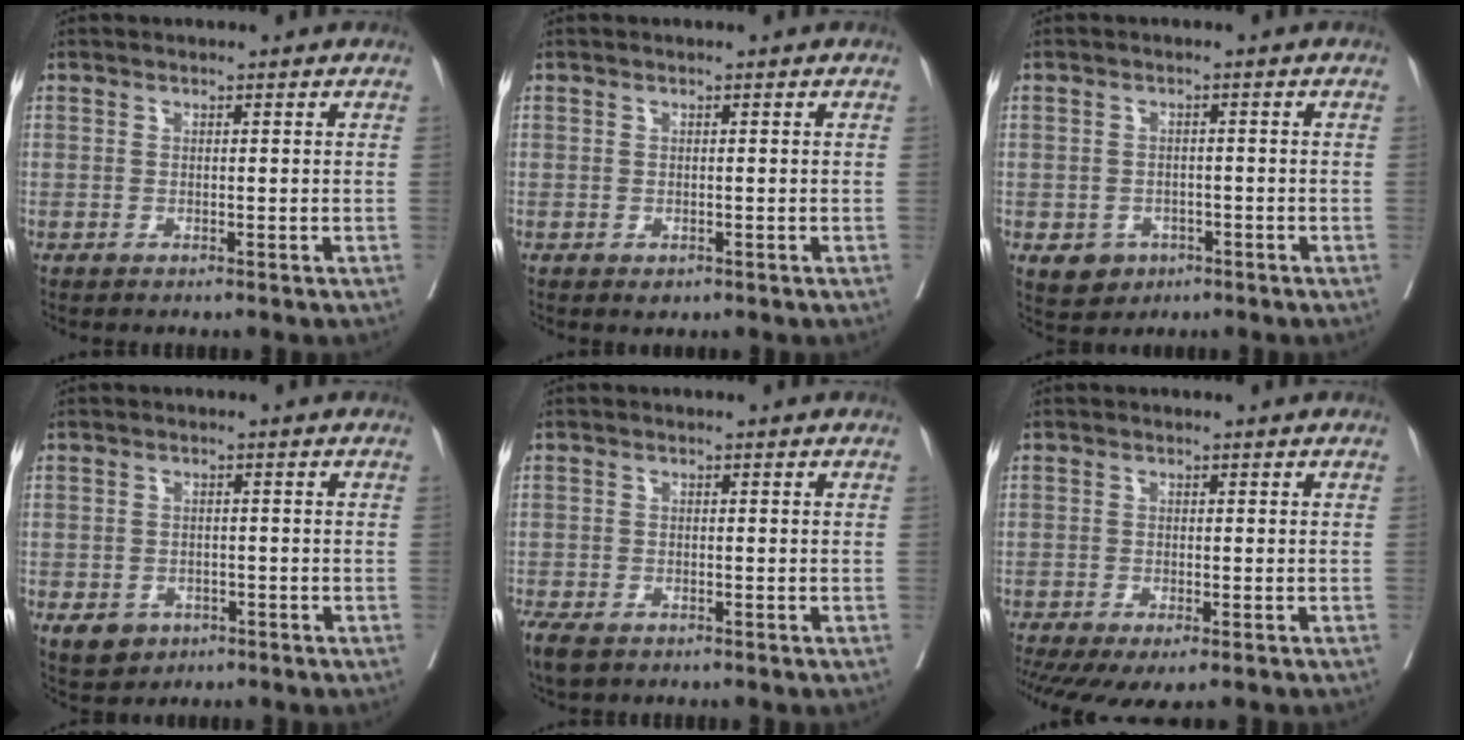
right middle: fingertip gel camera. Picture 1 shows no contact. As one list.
[{"total": 0.8, "force": [-0.4, 0.6, 0.4], "torque": [-0.005, 0.000, -0.002]}, {"total": 4.3, "force": [-2.0, 3.6, 1.3], "torque": [-0.016, 0.004, -0.023]}, {"total": 5.9, "force": [-3.0, 4.6, 1.9], "torque": [-0.030, 0.002, -0.038]}, {"total": 8.0, "force": [-5.2, 4.3, 4.2], "torque": [-0.106, -0.016, -0.082]}, {"total": 8.4, "force": [-6.1, 2.5, 5.2], "torque": [-0.087, -0.011, -0.095]}]